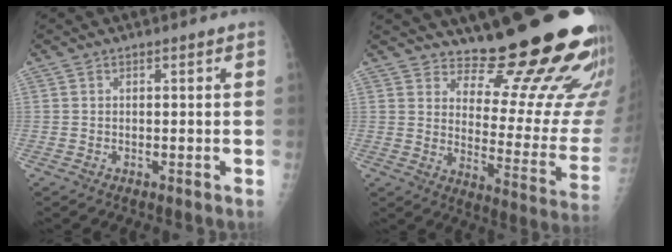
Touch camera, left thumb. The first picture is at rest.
{"total": 21.1, "force": [17.5, 4.9, 10.7], "torque": [-0.102, -0.162, 0.230]}